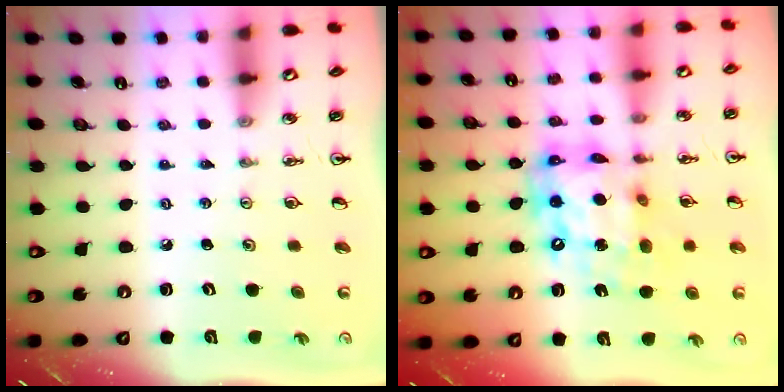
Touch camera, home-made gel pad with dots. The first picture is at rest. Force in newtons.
{"total": 16.4, "press": 16.3, "slide": 1.9}